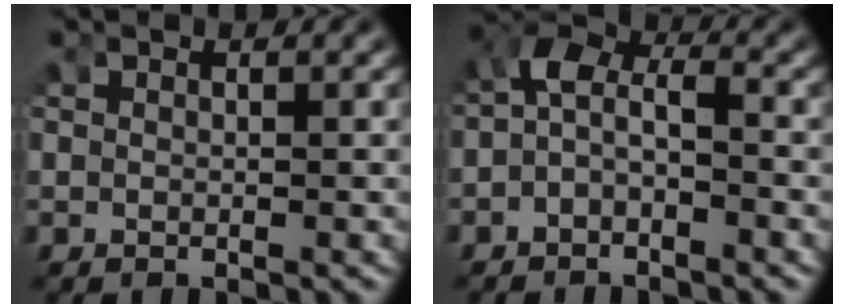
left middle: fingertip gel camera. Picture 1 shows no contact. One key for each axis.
{"total": 4.5, "fx": -0.2, "fy": 3.5, "fz": 2.9, "tx": -0.041, "ty": 0.013, "tz": -0.021}